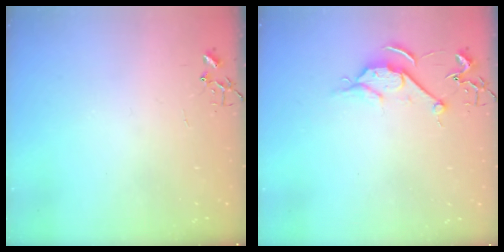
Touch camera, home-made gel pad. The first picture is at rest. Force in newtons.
{"total": 8.0, "press": 8.0, "slide": 0.7}